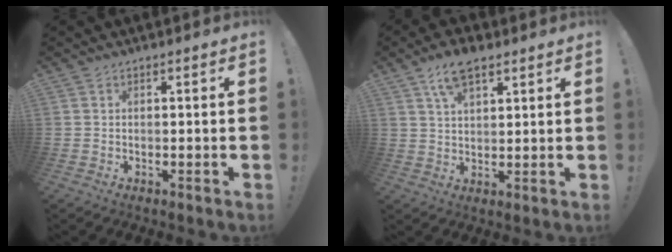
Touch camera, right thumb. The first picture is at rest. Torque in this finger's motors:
{"motor_torque": [-0.79, 0.95, 0.30, 0.62, 0.00]}